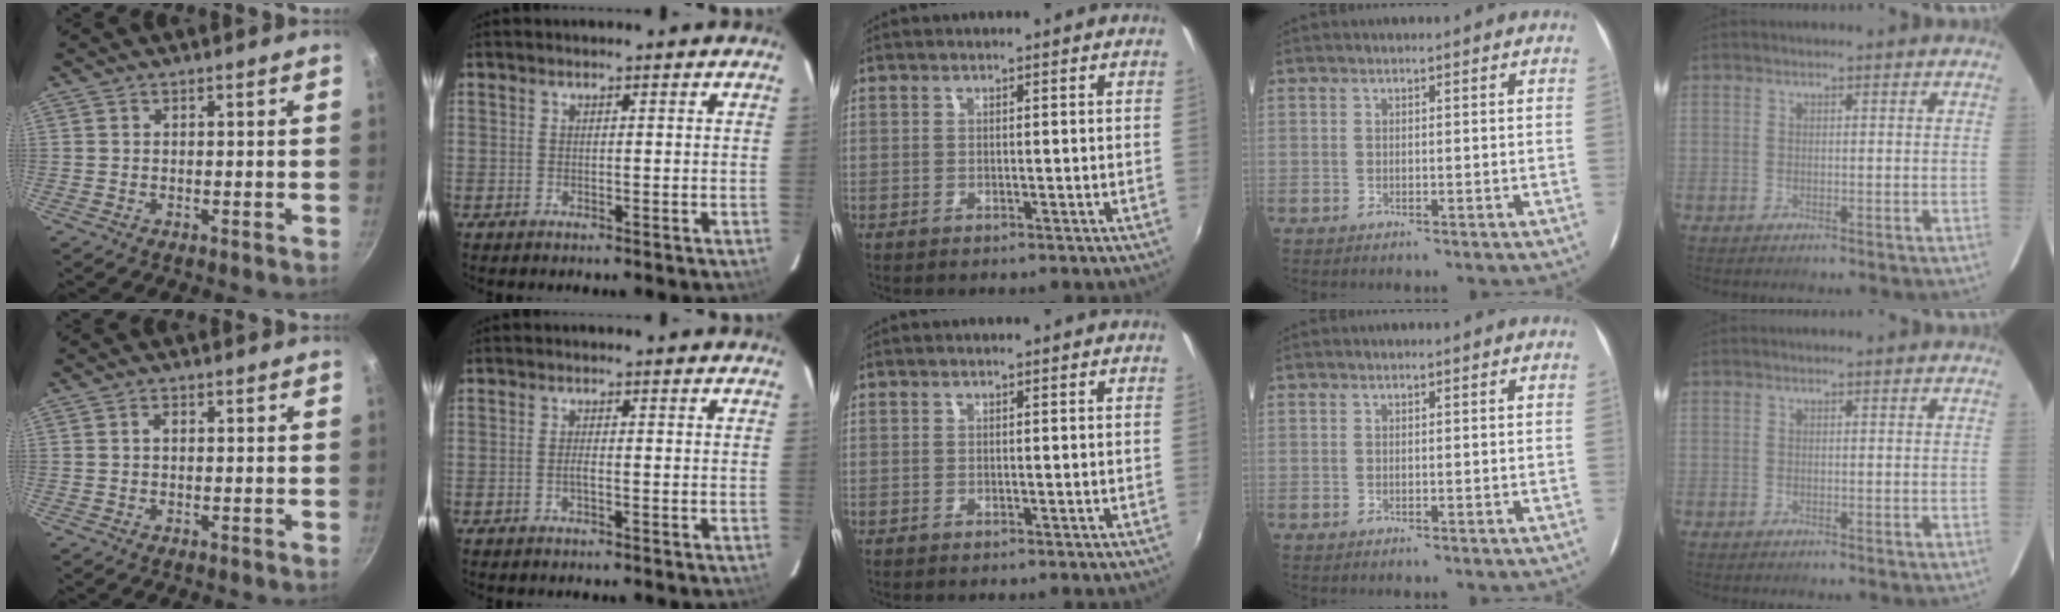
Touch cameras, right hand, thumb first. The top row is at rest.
{"thumb": {"total": 1.1, "force": [0.1, 0.7, 0.8], "torque": [-0.012, 0.006, 0.000]}, "index": {"total": 0.9, "force": [-0.4, 0.1, 0.8], "torque": [-0.018, 0.002, -0.009]}}